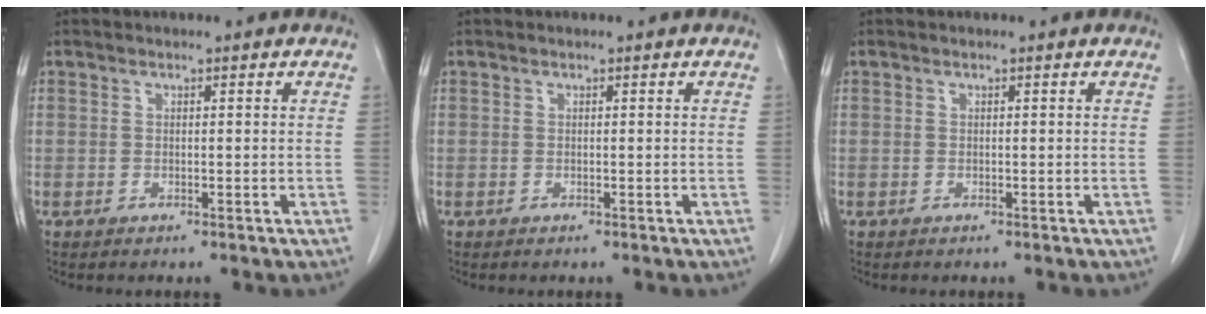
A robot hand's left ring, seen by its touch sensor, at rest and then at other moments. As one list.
[{"total": 0.0}, {"total": 0.0}]